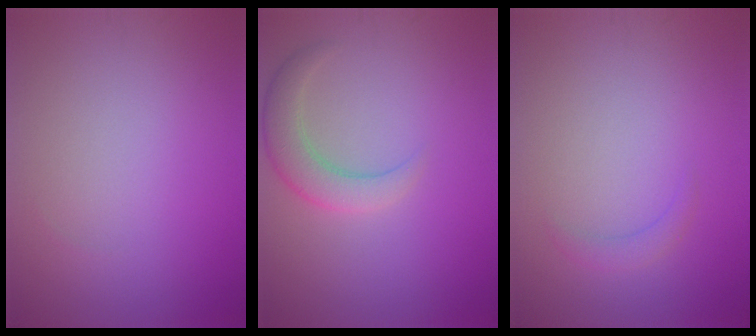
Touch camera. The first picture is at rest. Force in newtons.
{"total": 3.2, "press": 3.2, "slide": 0.2}
{"total": 1.1, "press": 1.1, "slide": 0.1}